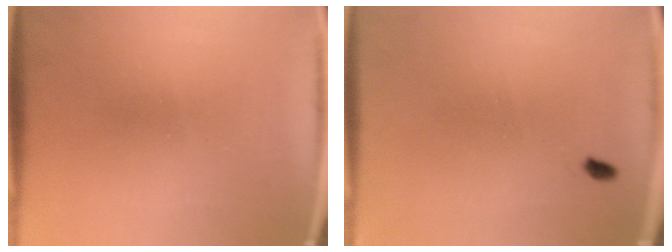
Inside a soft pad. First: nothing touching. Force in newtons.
{"total": 1.1}